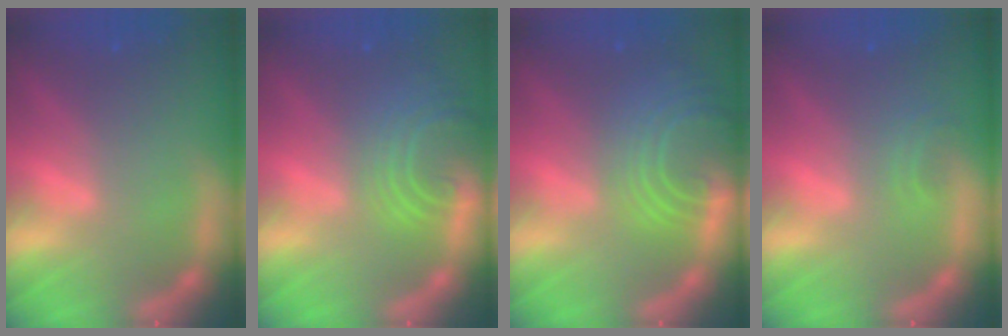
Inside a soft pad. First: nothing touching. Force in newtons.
{"total": 7.0}
{"total": 9.0}
{"total": 1.4}